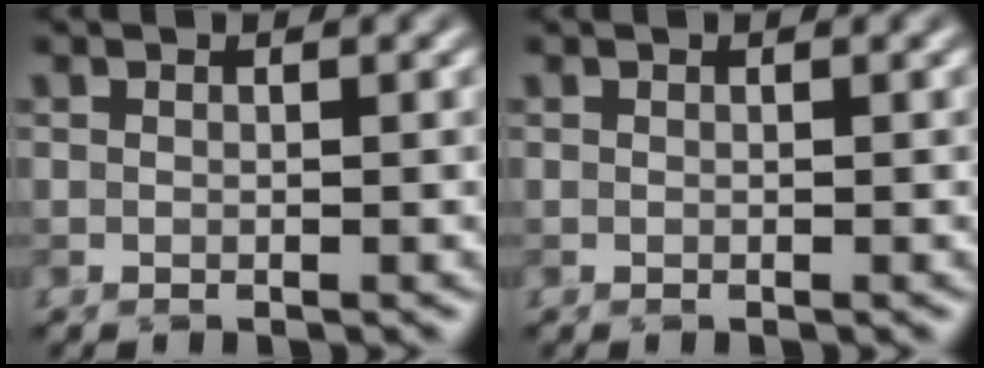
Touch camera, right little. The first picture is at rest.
{"total": 0.0}